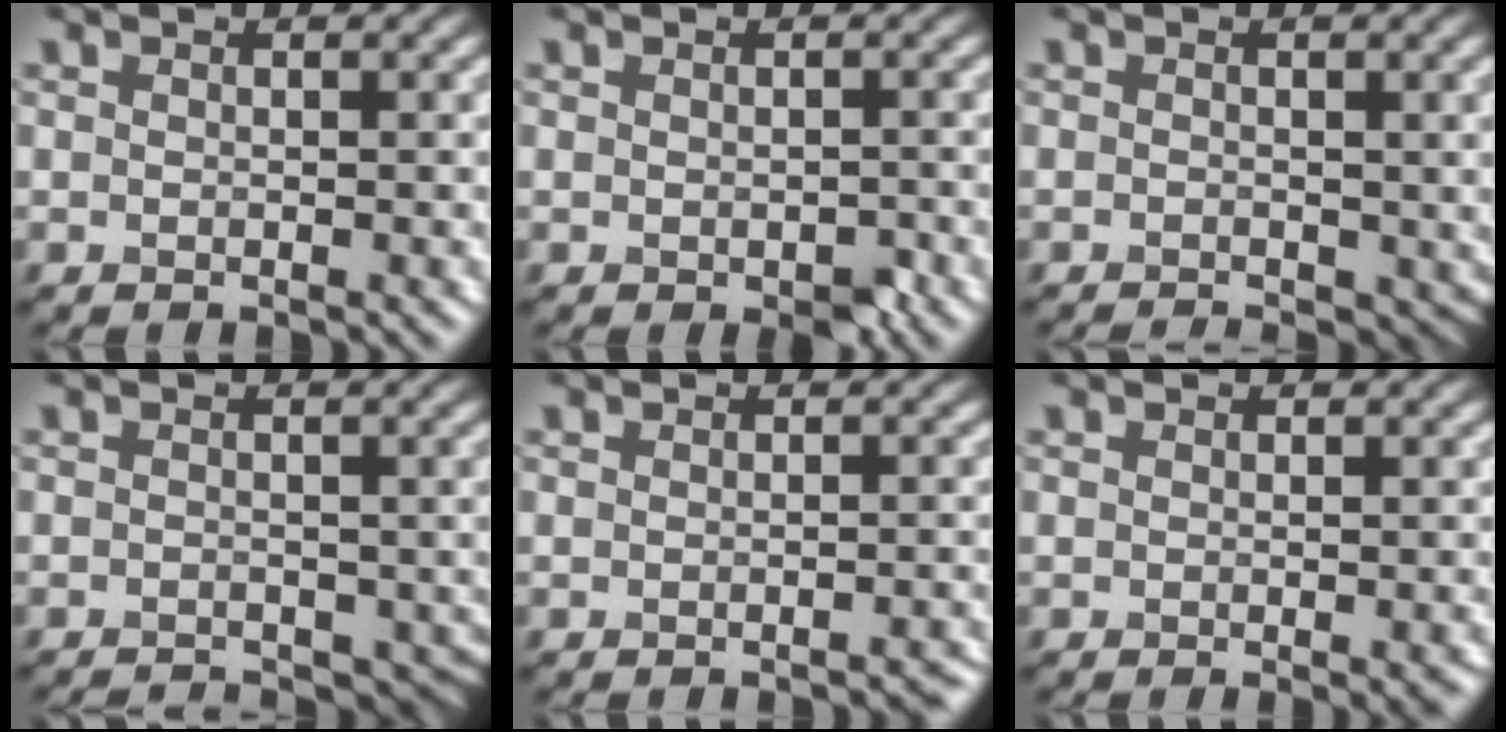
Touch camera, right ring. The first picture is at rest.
{"total": 1.1, "force": [-0.5, 0.7, 0.8], "torque": [-0.011, -0.006, -0.006]}
{"total": 2.3, "force": [-1.2, 1.1, 1.5], "torque": [-0.016, -0.007, -0.009]}
{"total": 3.9, "force": [-2.8, 1.9, 1.8], "torque": [-0.017, -0.003, -0.029]}
{"total": 1.6, "force": [-1.3, 0.4, 0.7], "torque": [0.003, 0.003, -0.015]}
{"total": 1.5, "force": [-0.6, 0.4, 1.4], "torque": [-0.009, -0.001, -0.006]}